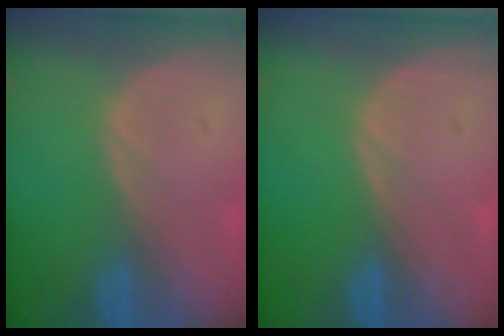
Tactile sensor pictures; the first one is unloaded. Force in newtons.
{"total": 0.0}